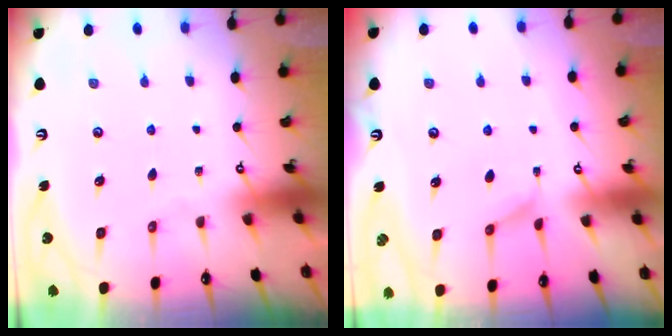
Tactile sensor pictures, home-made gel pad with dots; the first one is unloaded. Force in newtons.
{"total": 0.8, "press": 0.3, "slide": 0.8}